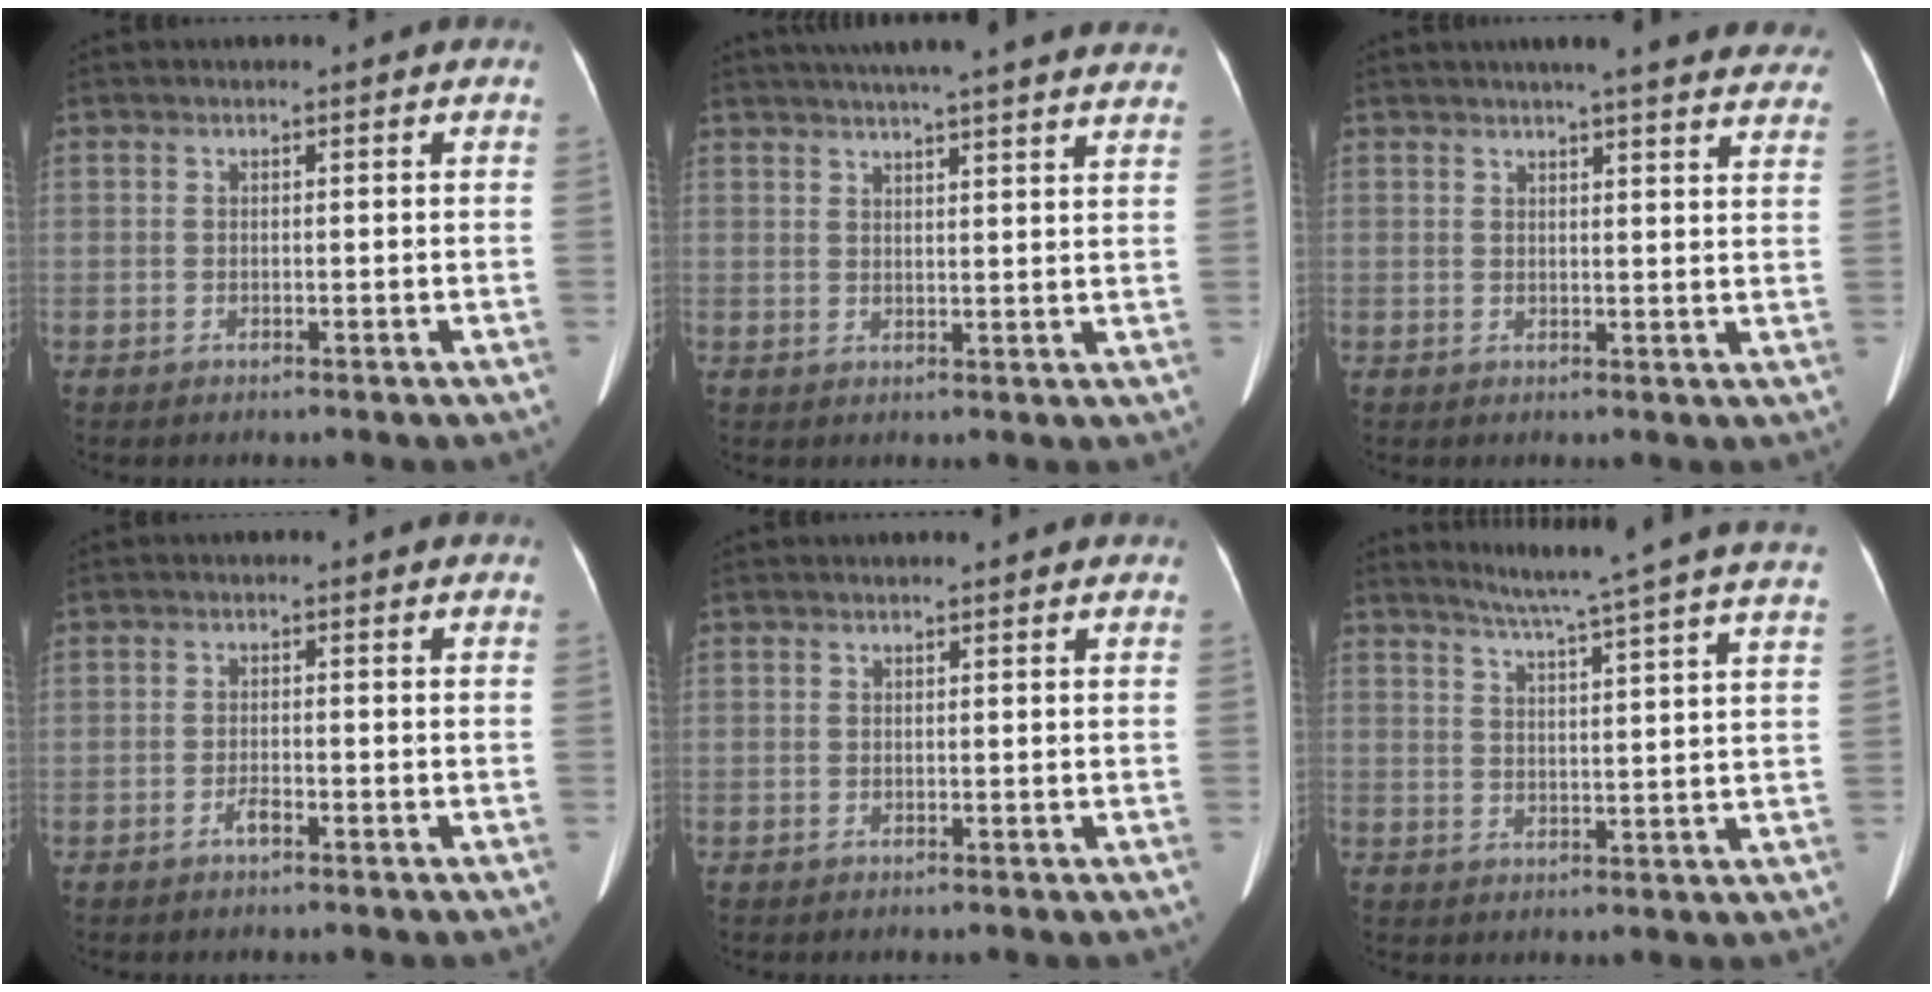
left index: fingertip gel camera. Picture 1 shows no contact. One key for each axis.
{"total": 23.3, "fx": 20.6, "fy": 1.5, "fz": 10.7, "tx": -0.167, "ty": 0.011, "tz": 0.255}
{"total": 18.5, "fx": 16.5, "fy": 2.3, "fz": 8.1, "tx": -0.097, "ty": -0.011, "tz": 0.181}
{"total": 1.5, "fx": -1.1, "fy": 0.3, "fz": 0.9, "tx": -0.021, "ty": -0.001, "tz": -0.018}
{"total": 1.0, "fx": 1.0, "fy": 0.1, "fz": 0.3, "tx": -0.009, "ty": 0.007, "tz": 0.010}
{"total": 19.0, "fx": 16.7, "fy": -2.1, "fz": 8.8, "tx": -0.144, "ty": -0.044, "tz": 0.207}